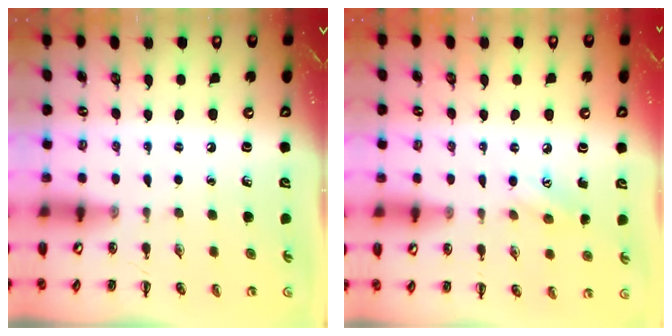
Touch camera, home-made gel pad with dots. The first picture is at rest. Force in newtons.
{"total": 6.7, "press": 6.5, "slide": 1.6}